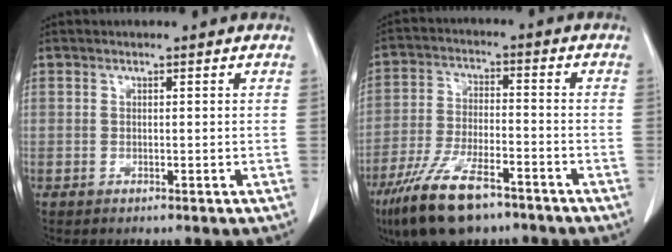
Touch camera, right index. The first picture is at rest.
{"total": 14.0, "force": [-9.4, 4.6, 9.4], "torque": [-0.191, -0.017, -0.167]}